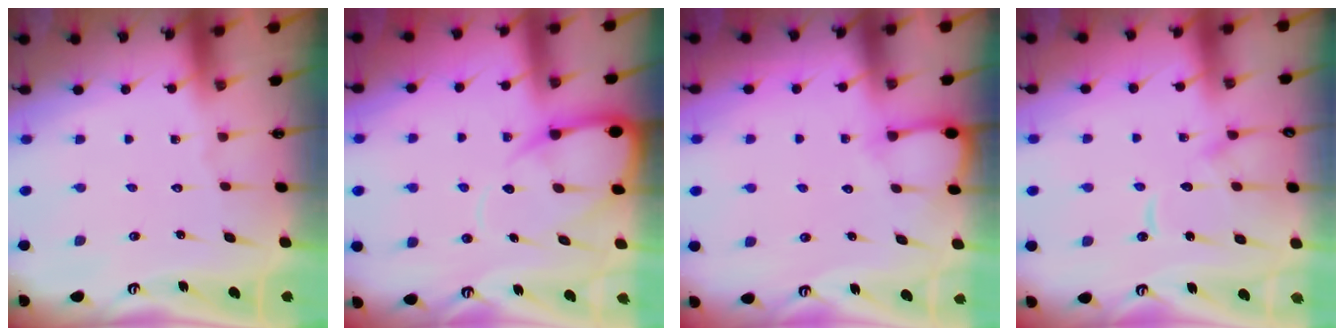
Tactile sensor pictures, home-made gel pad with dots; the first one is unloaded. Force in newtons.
{"total": 10.2, "press": 10.1, "slide": 1.2}
{"total": 6.3, "press": 6.2, "slide": 0.6}
{"total": 11.9, "press": 11.8, "slide": 1.1}